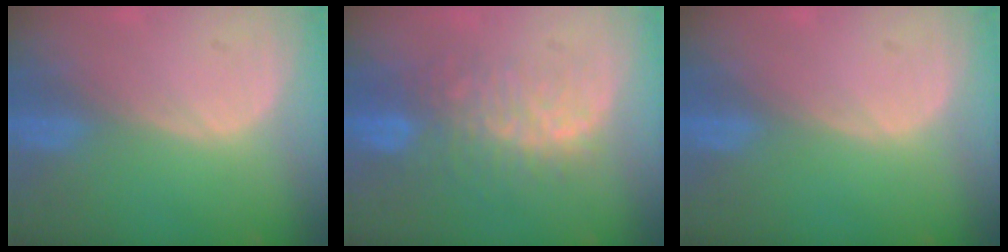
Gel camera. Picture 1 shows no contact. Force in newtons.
{"total": 9.9, "press": 8.6, "slide": 4.8}
{"total": 0.0}